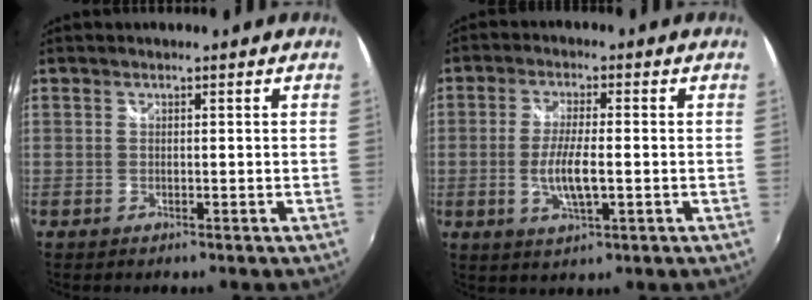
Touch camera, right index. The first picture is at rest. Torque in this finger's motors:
{"motor_torque": [0.32, 0.13, 0.42, 0.08]}